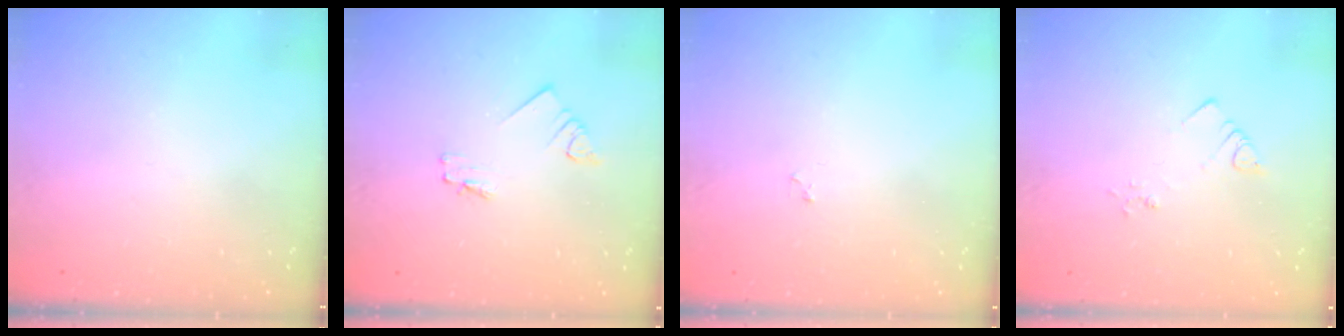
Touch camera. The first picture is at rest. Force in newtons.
{"total": 1.8, "press": 1.7, "slide": 0.2}
{"total": 2.2, "press": 2.1, "slide": 0.3}
{"total": 2.4, "press": 2.4, "slide": 0.4}